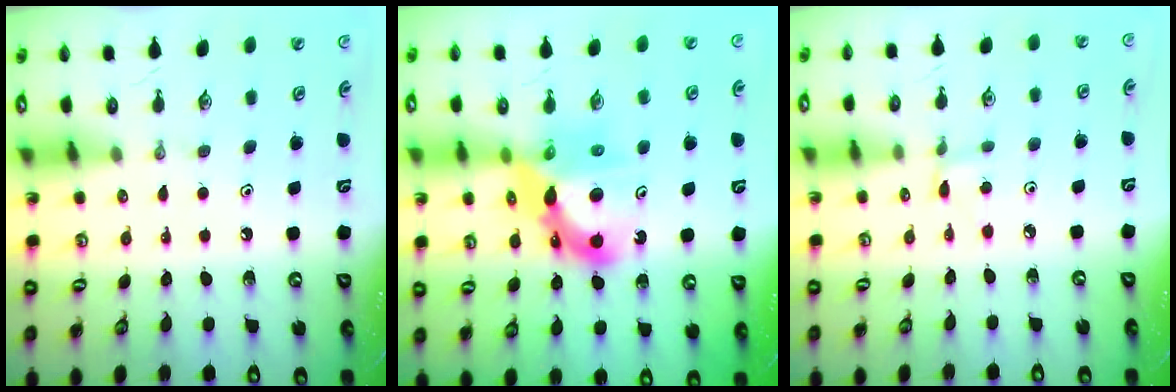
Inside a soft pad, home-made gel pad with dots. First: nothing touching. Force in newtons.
{"total": 12.7, "press": 12.6, "slide": 1.3}
{"total": 1.6, "press": 1.6, "slide": 0.2}